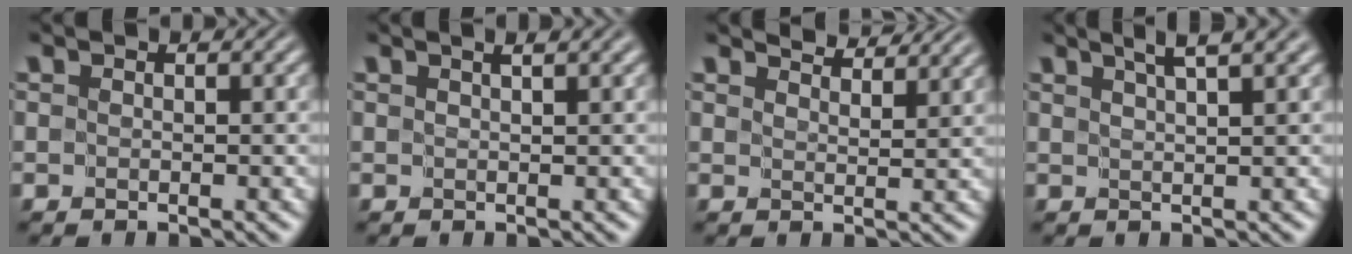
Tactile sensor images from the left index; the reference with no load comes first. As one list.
[{"total": 1.4, "force": [1.0, 0.0, 1.0], "torque": [-0.009, 0.000, 0.005]}, {"total": 4.2, "force": [4.1, 0.2, 0.9], "torque": [-0.020, 0.004, 0.051]}, {"total": 3.2, "force": [2.4, 0.1, 2.0], "torque": [-0.009, 0.010, 0.024]}]